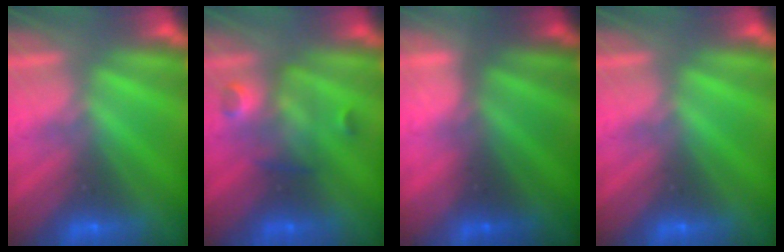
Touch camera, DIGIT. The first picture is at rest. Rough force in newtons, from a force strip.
{"total": 2.9}
{"total": 1.9}
{"total": 0.0}